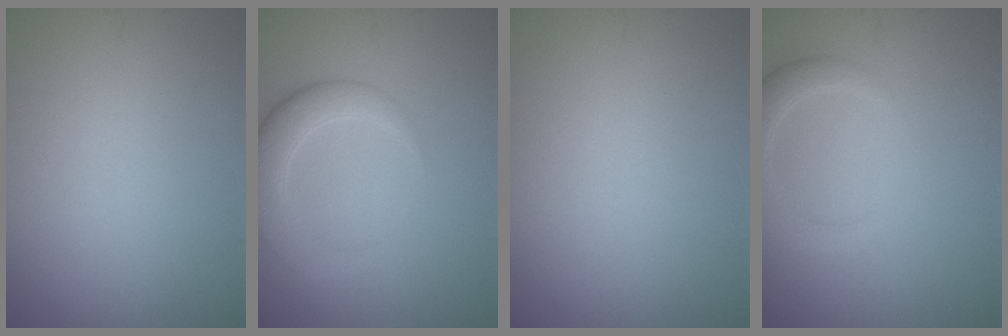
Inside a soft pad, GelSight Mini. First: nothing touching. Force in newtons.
{"total": 3.7, "press": 3.7, "slide": 0.3}
{"total": 0.0}
{"total": 2.8, "press": 2.8, "slide": 0.4}